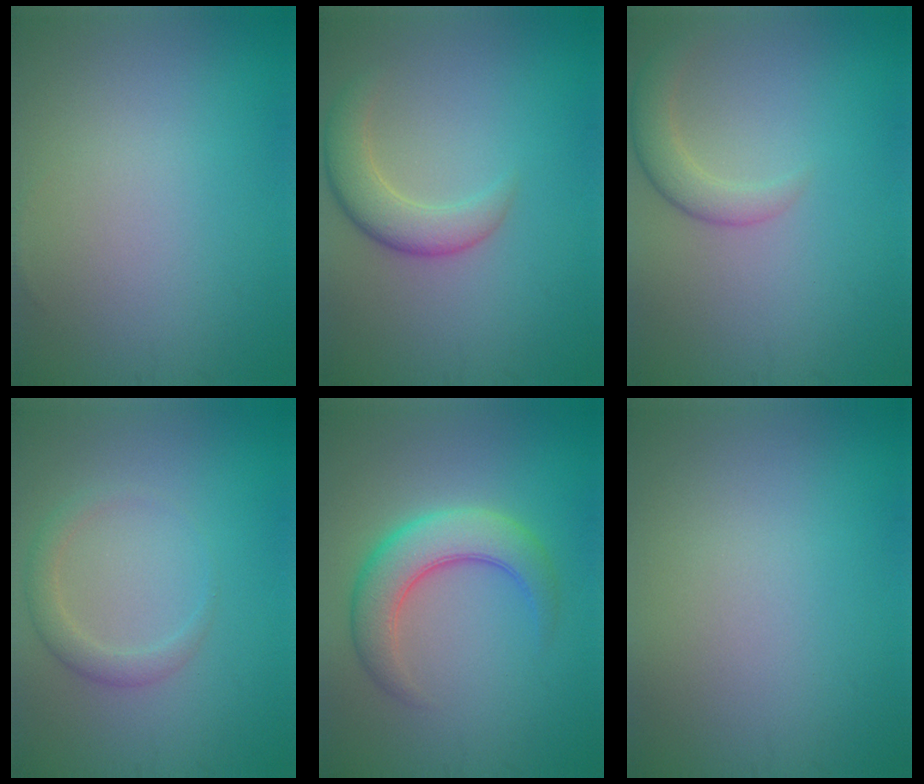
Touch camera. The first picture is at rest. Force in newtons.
{"total": 3.7, "press": 3.6, "slide": 0.4}
{"total": 2.7, "press": 2.7, "slide": 0.2}
{"total": 1.9, "press": 1.9, "slide": 0.2}
{"total": 5.2, "press": 5.2, "slide": 0.3}
{"total": 0.0}